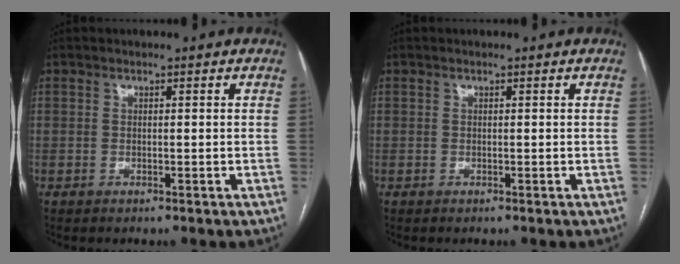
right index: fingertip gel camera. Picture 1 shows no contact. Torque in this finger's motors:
{"motor_torque": [0.01, 0.00, 0.00, 0.01]}